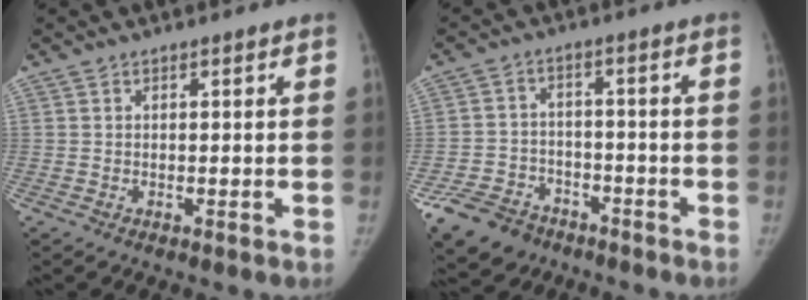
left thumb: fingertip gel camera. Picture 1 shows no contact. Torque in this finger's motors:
{"motor_torque": [-1.25, 1.29, 0.10, -0.04, 0.15]}